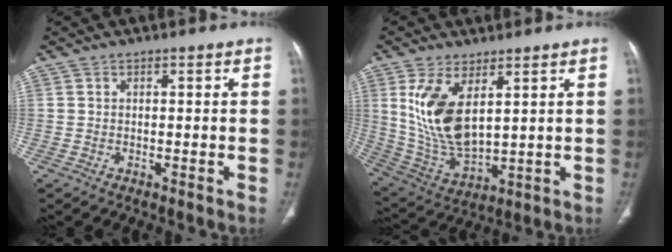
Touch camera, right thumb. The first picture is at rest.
{"total": 13.5, "force": [4.4, 6.3, 11.1], "torque": [-0.220, -0.027, 0.107]}